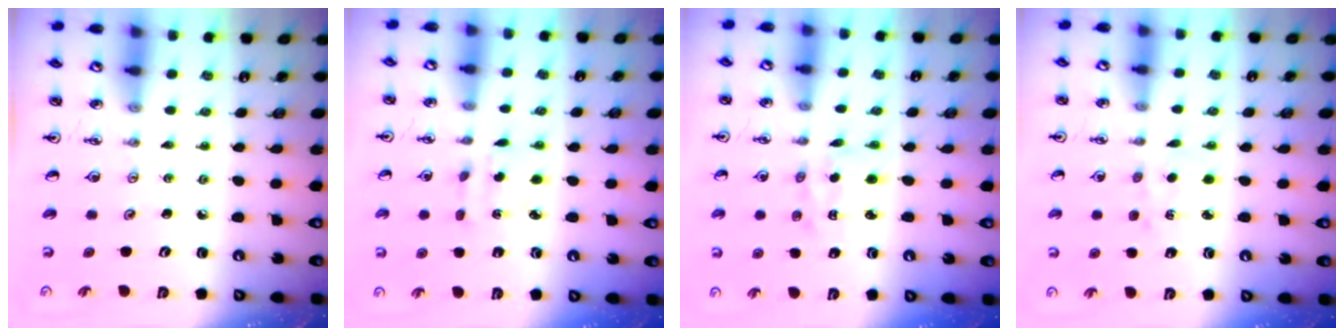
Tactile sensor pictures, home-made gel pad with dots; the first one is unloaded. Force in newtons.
{"total": 2.5, "press": 2.4, "slide": 0.5}
{"total": 2.3, "press": 2.3, "slide": 0.4}
{"total": 2.3, "press": 2.3, "slide": 0.3}